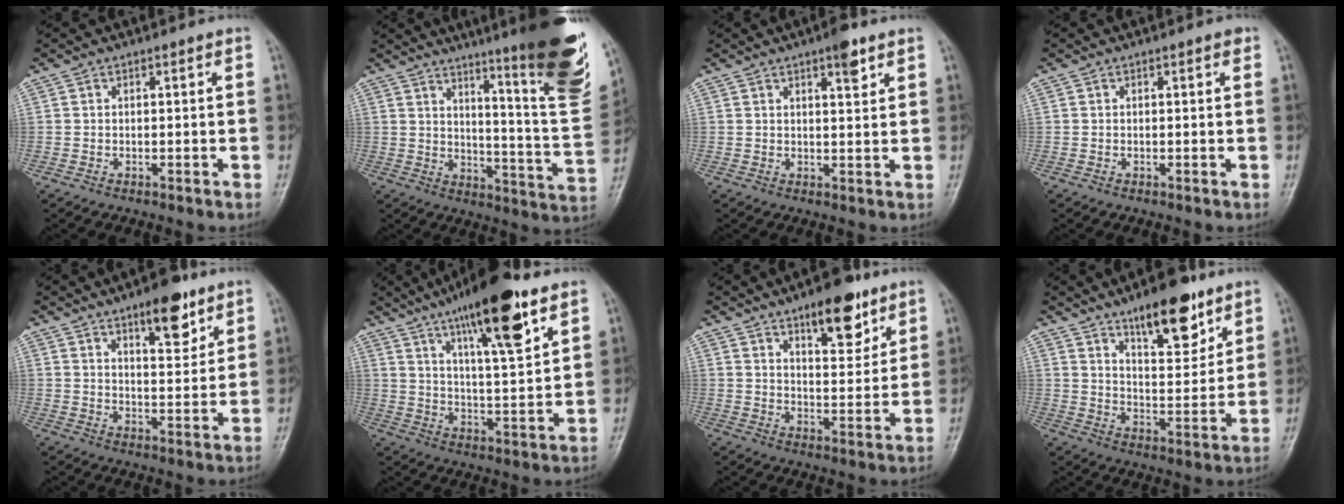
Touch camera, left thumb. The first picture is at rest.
{"total": 24.0, "force": [15.1, 2.5, 18.5], "torque": [-0.230, -0.092, 0.205]}
{"total": 4.2, "force": [2.6, 1.2, 3.1], "torque": [-0.038, -0.013, 0.036]}
{"total": 0.6, "force": [0.3, 0.2, 0.4], "torque": [-0.006, -0.001, 0.001]}
{"total": 8.2, "force": [4.9, 2.8, 6.0], "torque": [-0.071, -0.027, 0.070]}
{"total": 18.0, "force": [10.7, 4.0, 13.9], "torque": [-0.206, -0.044, 0.177]}
{"total": 11.4, "force": [7.2, 4.5, 7.6], "torque": [-0.084, -0.042, 0.110]}
{"total": 13.8, "force": [9.1, 5.1, 9.0], "torque": [-0.103, -0.058, 0.145]}